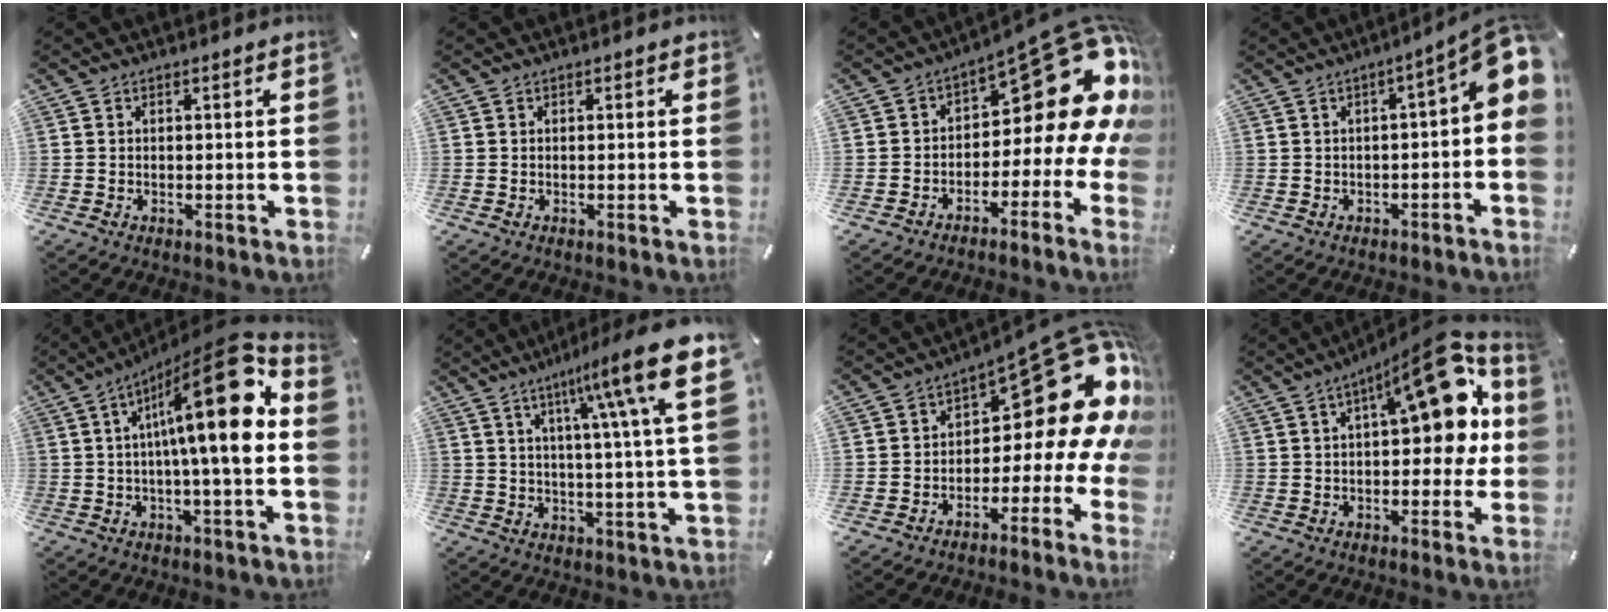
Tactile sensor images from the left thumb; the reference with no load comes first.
{"total": 0.0}
{"total": 19.1, "force": [7.6, 9.2, 14.9], "torque": [-0.185, -0.061, 0.124]}
{"total": 8.8, "force": [1.6, 2.7, 8.2], "torque": [-0.105, -0.024, 0.024]}
{"total": 21.6, "force": [4.8, 4.6, 20.6], "torque": [-0.316, -0.042, 0.061]}
{"total": 20.1, "force": [8.6, 3.0, 18.0], "torque": [-0.272, -0.037, 0.118]}
{"total": 21.1, "force": [8.2, 9.9, 16.8], "torque": [-0.213, -0.068, 0.139]}
{"total": 16.5, "force": [5.3, 7.0, 13.9], "torque": [-0.168, -0.030, 0.082]}